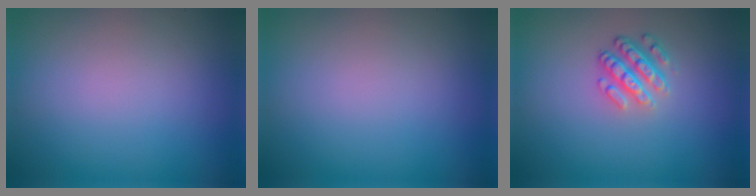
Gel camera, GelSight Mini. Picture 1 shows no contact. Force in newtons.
{"total": 0.0}
{"total": 3.5, "press": 2.7, "slide": 2.2}